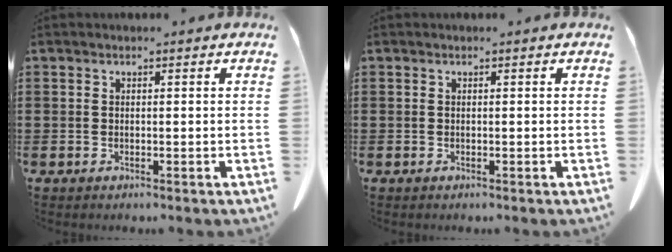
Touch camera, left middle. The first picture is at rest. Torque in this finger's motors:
{"motor_torque": [0.00, 0.00, 0.00, 0.00]}